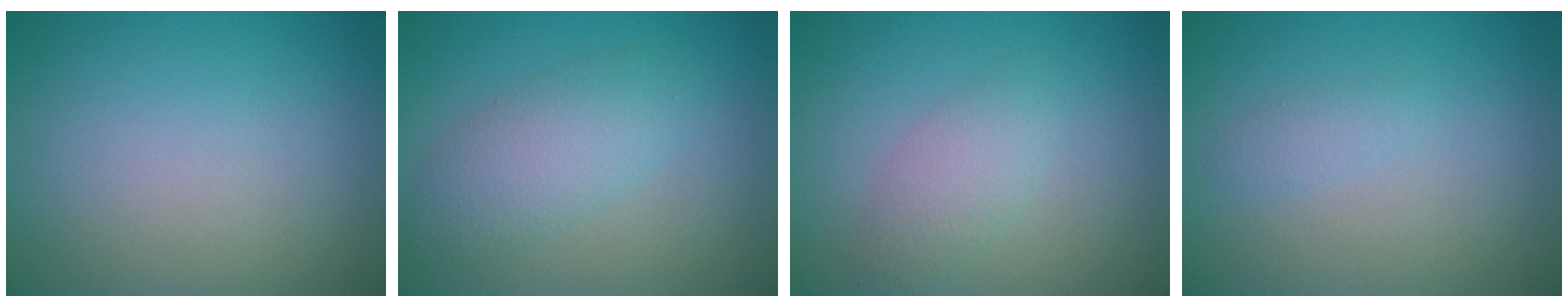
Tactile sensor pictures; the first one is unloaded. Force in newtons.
{"total": 3.9, "press": 3.8, "slide": 0.2}
{"total": 2.4, "press": 2.4, "slide": 0.1}
{"total": 0.8, "press": 0.8, "slide": 0.1}